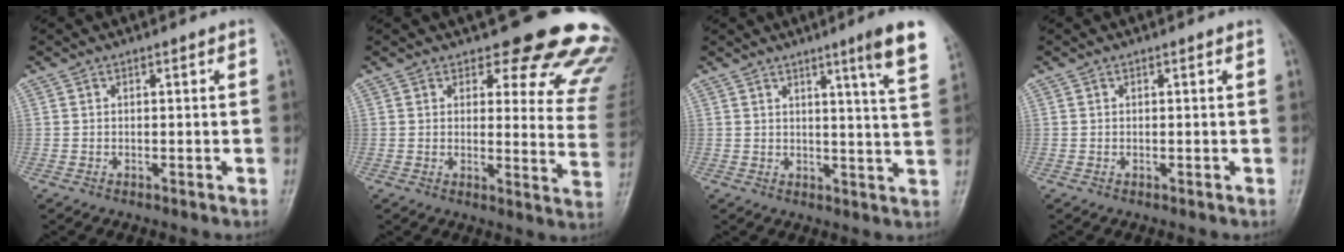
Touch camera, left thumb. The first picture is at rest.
{"total": 18.9, "force": [16.6, 5.9, 6.7], "torque": [-0.022, -0.133, 0.166]}
{"total": 8.6, "force": [5.1, -0.3, 6.9], "torque": [-0.090, -0.033, 0.065]}
{"total": 0.0}